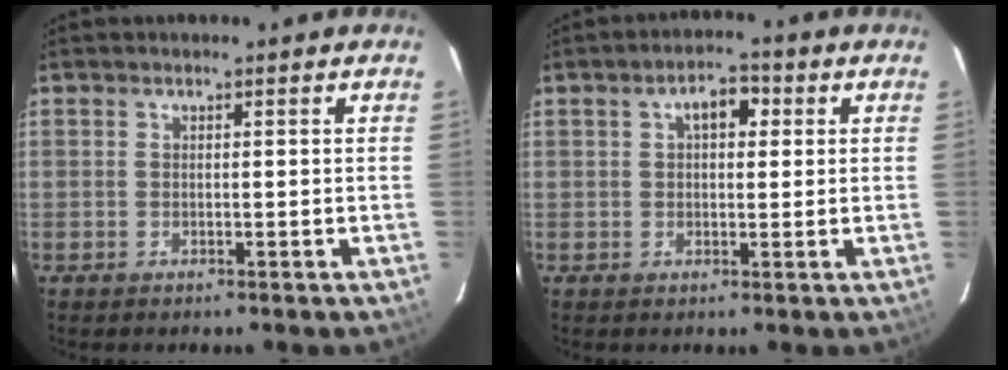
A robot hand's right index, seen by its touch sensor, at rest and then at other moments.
{"total": 4.7, "force": [1.4, 2.8, 3.5], "torque": [-0.055, 0.019, 0.022]}